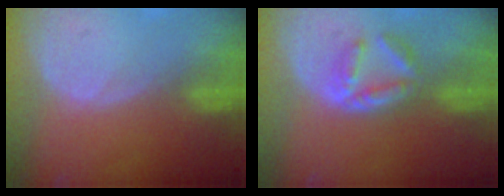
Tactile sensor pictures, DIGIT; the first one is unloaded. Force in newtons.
{"total": 5.2, "press": 5.0, "slide": 1.5}